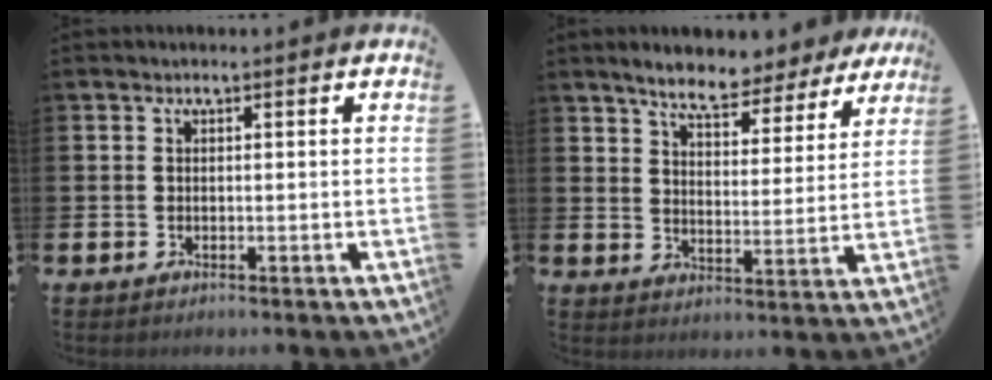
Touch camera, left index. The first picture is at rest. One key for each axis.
{"total": 7.1, "fx": 6.6, "fy": 1.5, "fz": 2.0, "tx": -0.053, "ty": -0.037, "tz": 0.115}